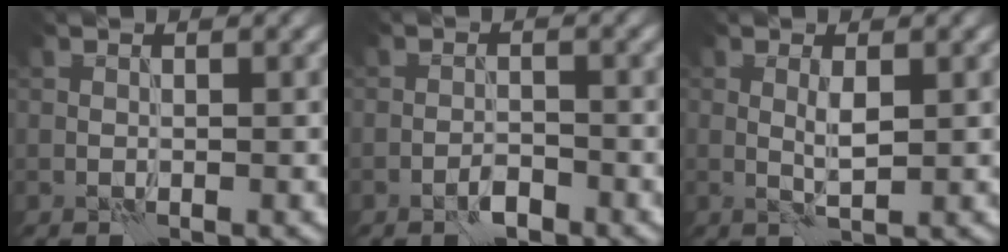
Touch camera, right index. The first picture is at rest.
{"total": 1.6, "force": [-1.2, 0.4, 0.9], "torque": [-0.015, 0.005, -0.024]}
{"total": 1.5, "force": [0.5, 0.1, 1.4], "torque": [-0.032, -0.002, 0.009]}